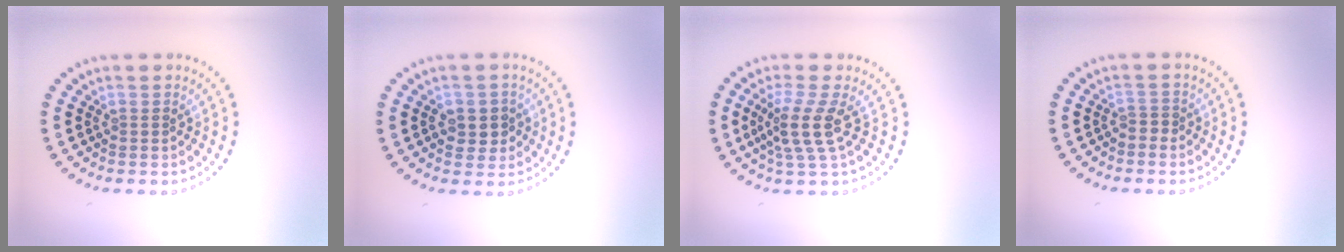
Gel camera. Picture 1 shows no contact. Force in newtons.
{"total": 2.5, "press": 2.5, "slide": 0.5}
{"total": 3.5, "press": 2.7, "slide": 2.2}
{"total": 0.8, "press": 0.4, "slide": 0.7}